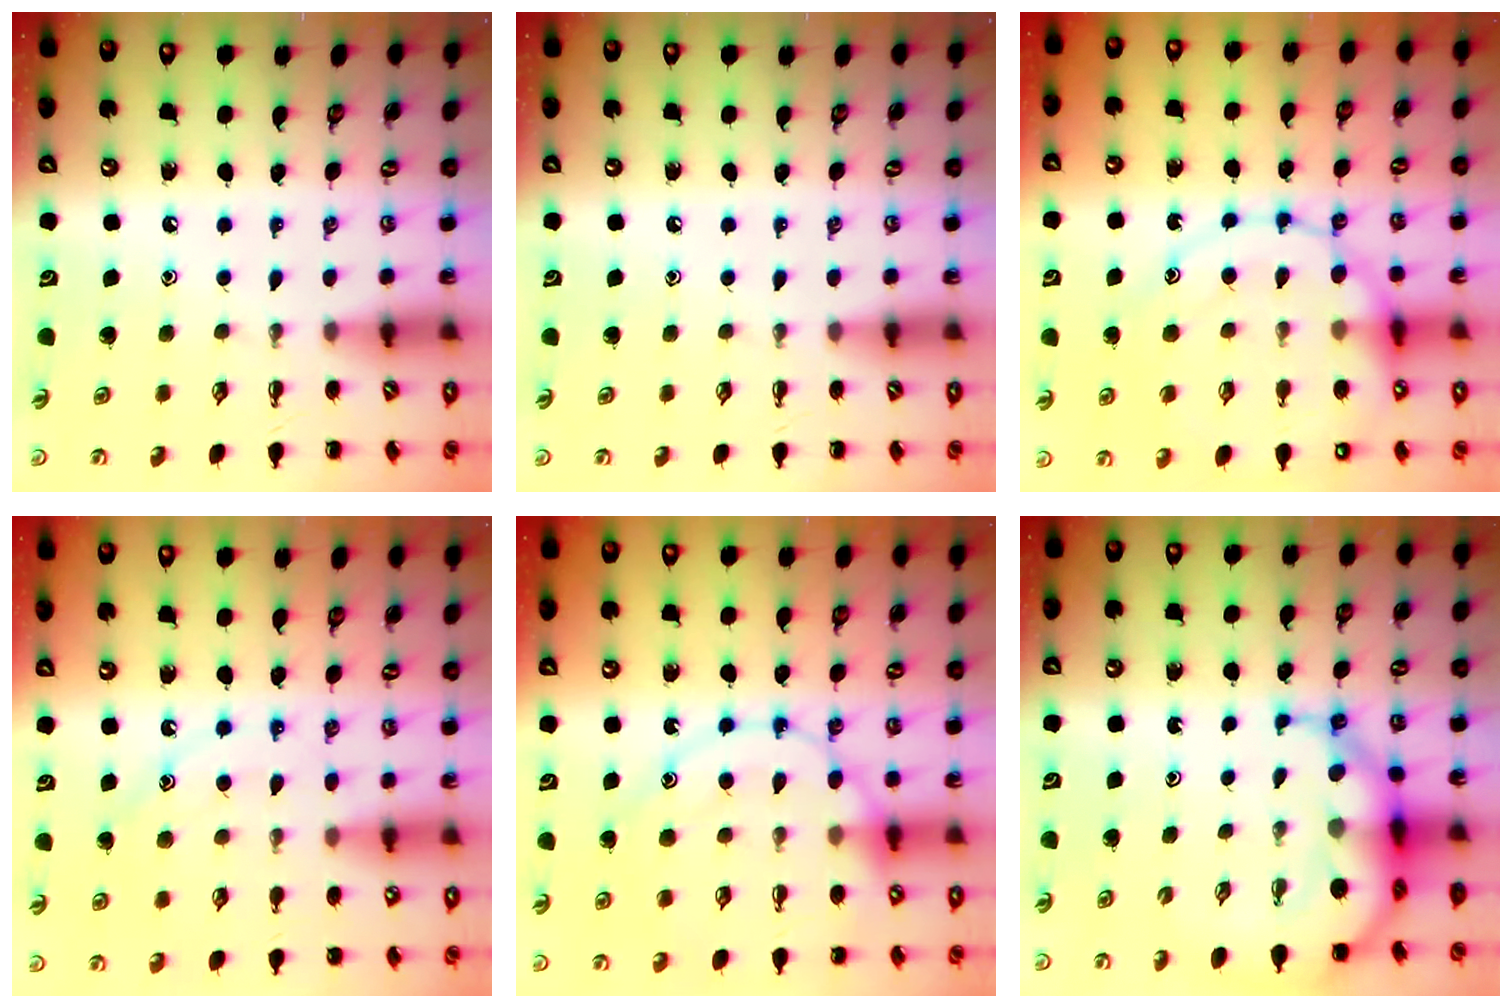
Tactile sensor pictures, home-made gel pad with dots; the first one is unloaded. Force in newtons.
{"total": 0.0}
{"total": 17.6, "press": 17.5, "slide": 2.2}
{"total": 11.5, "press": 11.4, "slide": 1.1}
{"total": 15.9, "press": 15.9, "slide": 1.4}
{"total": 7.9, "press": 7.6, "slide": 2.1}